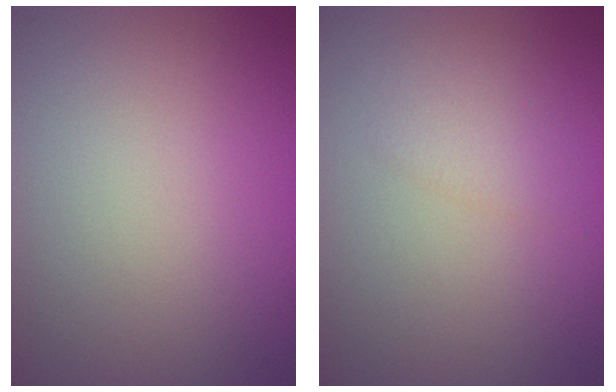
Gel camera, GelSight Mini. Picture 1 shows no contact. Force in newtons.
{"total": 1.2, "press": 1.2, "slide": 0.1}